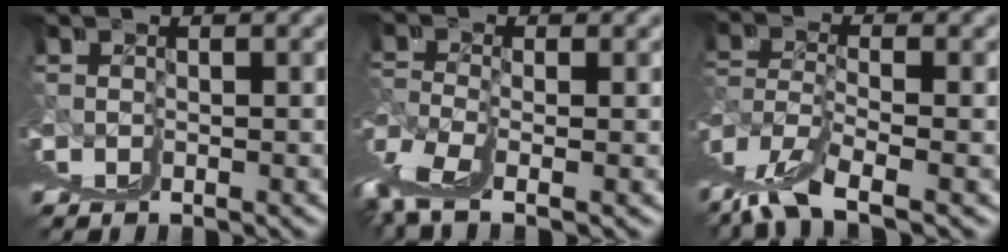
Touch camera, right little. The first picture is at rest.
{"total": 1.3, "force": [0.6, -0.1, 1.1], "torque": [-0.040, -0.020, 0.022]}
{"total": 1.7, "force": [-0.3, -0.5, 1.6], "torque": [-0.045, -0.007, 0.005]}